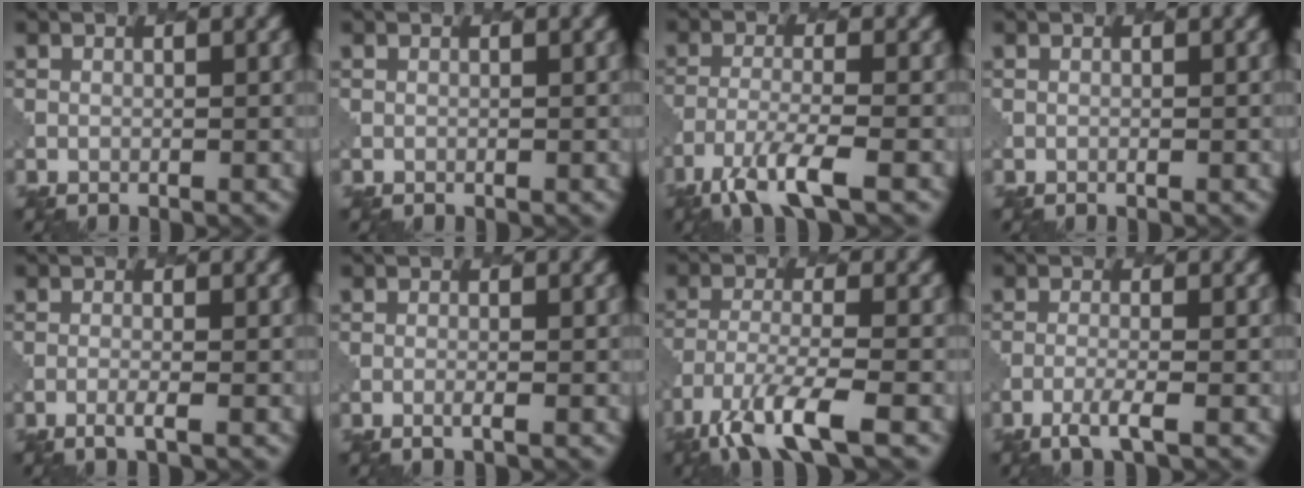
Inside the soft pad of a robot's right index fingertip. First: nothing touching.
{"total": 0.0}
{"total": 5.3, "force": [-3.5, 1.0, 3.8], "torque": [-0.074, -0.010, -0.070]}
{"total": 0.0}
{"total": 1.3, "force": [-0.6, 0.2, 1.1], "torque": [-0.017, 0.002, -0.017]}
{"total": 0.8, "force": [-0.2, 0.2, 0.8], "torque": [-0.011, 0.003, -0.007]}
{"total": 7.2, "force": [-4.6, 1.8, 5.3], "torque": [-0.104, -0.012, -0.089]}
{"total": 2.3, "force": [-1.4, 0.3, 1.8], "torque": [-0.033, -0.001, -0.037]}